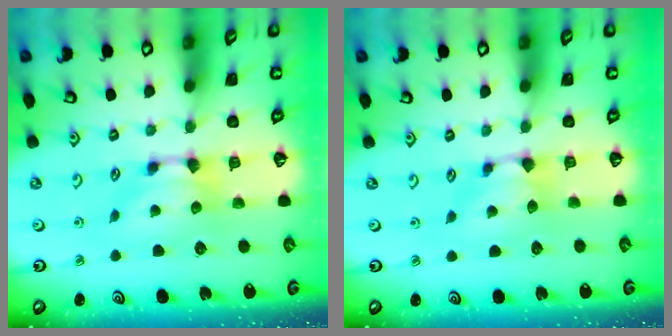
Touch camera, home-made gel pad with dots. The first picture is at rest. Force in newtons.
{"total": 0.9, "press": 0.7, "slide": 0.6}